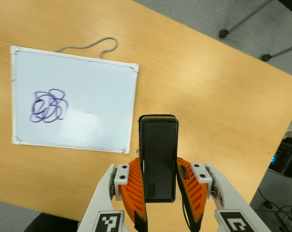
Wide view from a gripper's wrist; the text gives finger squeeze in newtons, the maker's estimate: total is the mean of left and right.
{"total": 4.7, "left": 3.4, "right": 5.9}